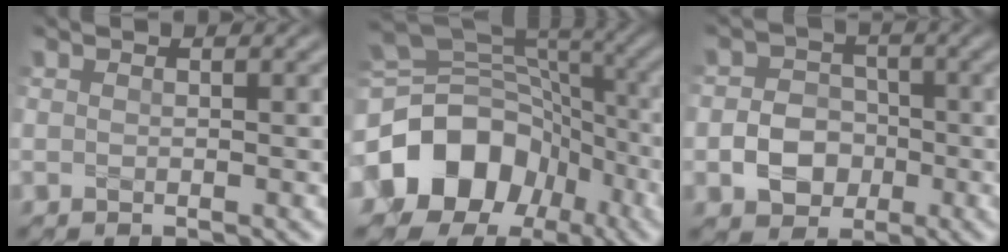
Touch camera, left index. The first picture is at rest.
{"total": 14.3, "force": [-5.1, 11.5, 6.8], "torque": [-0.134, -0.005, -0.093]}
{"total": 3.9, "force": [-1.1, 3.3, 1.8], "torque": [-0.020, 0.002, -0.022]}